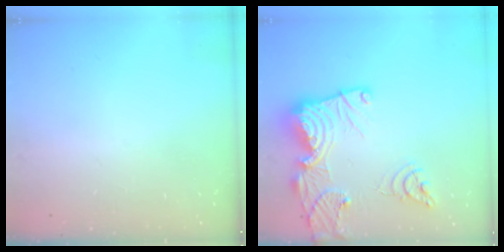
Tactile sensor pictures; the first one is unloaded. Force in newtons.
{"total": 21.8, "press": 21.7, "slide": 2.3}